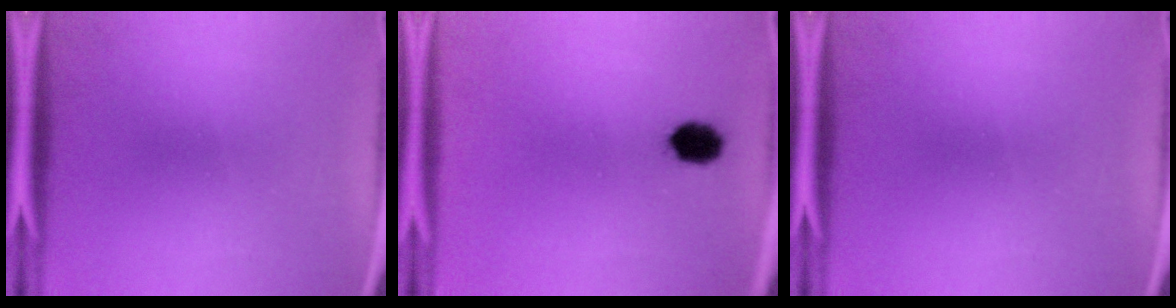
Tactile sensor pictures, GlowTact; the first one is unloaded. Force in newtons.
{"total": 5.1}
{"total": 0.0}